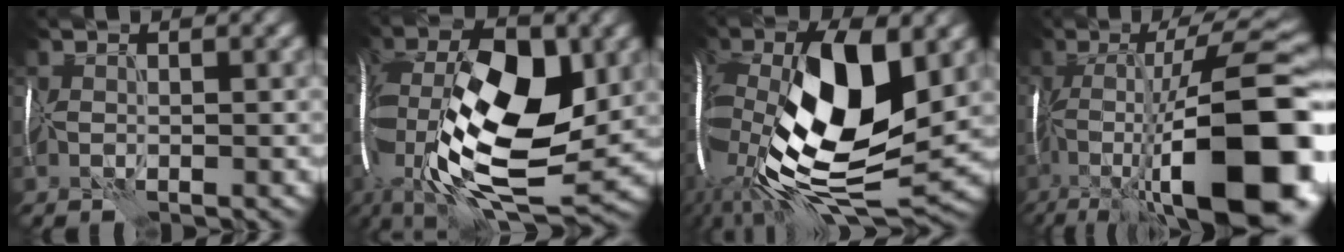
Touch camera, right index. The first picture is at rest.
{"total": 17.6, "force": [-0.6, 8.9, 15.1], "torque": [-0.308, 0.009, -0.017]}
{"total": 18.6, "force": [-0.1, 8.7, 16.5], "torque": [-0.317, -0.003, -0.004]}
{"total": 17.3, "force": [-4.7, 4.9, 15.9], "torque": [-0.238, 0.032, -0.075]}